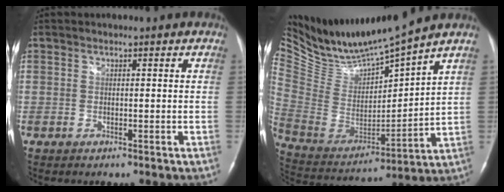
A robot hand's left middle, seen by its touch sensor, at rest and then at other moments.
{"total": 13.8, "force": [13.2, -0.3, 4.1], "torque": [-0.091, -0.025, 0.265]}